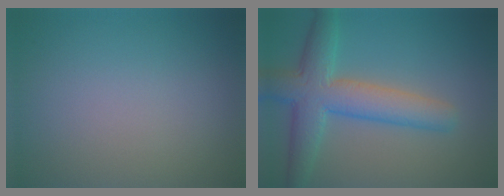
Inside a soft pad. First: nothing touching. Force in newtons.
{"total": 6.4, "press": 6.4, "slide": 0.3}